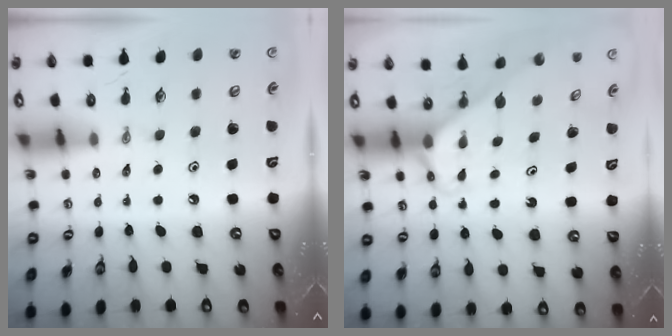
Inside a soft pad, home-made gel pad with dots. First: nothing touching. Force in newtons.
{"total": 2.8, "press": 2.8, "slide": 0.1}